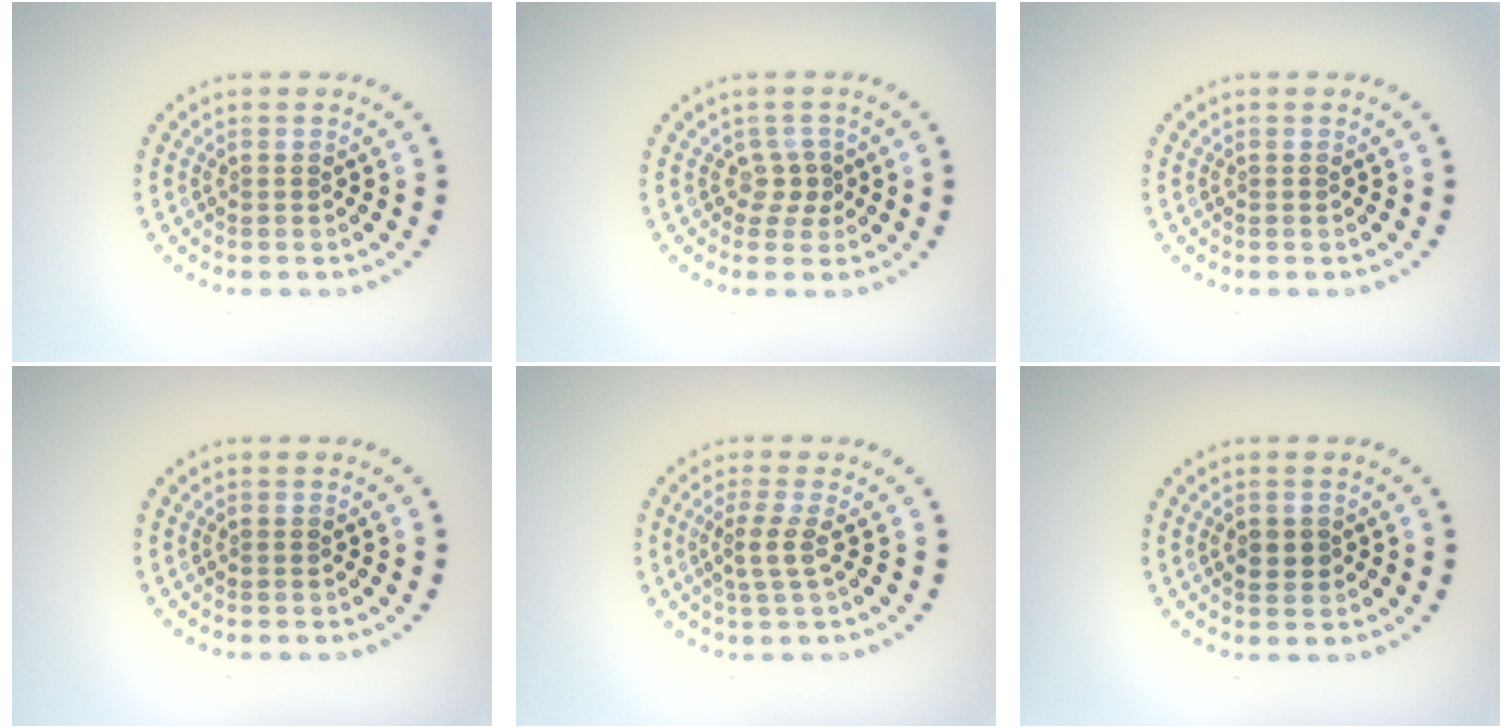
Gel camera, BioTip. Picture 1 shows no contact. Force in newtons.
{"total": 1.5, "press": 1.0, "slide": 1.2}
{"total": 0.0}
{"total": 0.0}
{"total": 2.1, "press": 1.6, "slide": 1.3}
{"total": 1.6, "press": 1.6, "slide": 0.1}